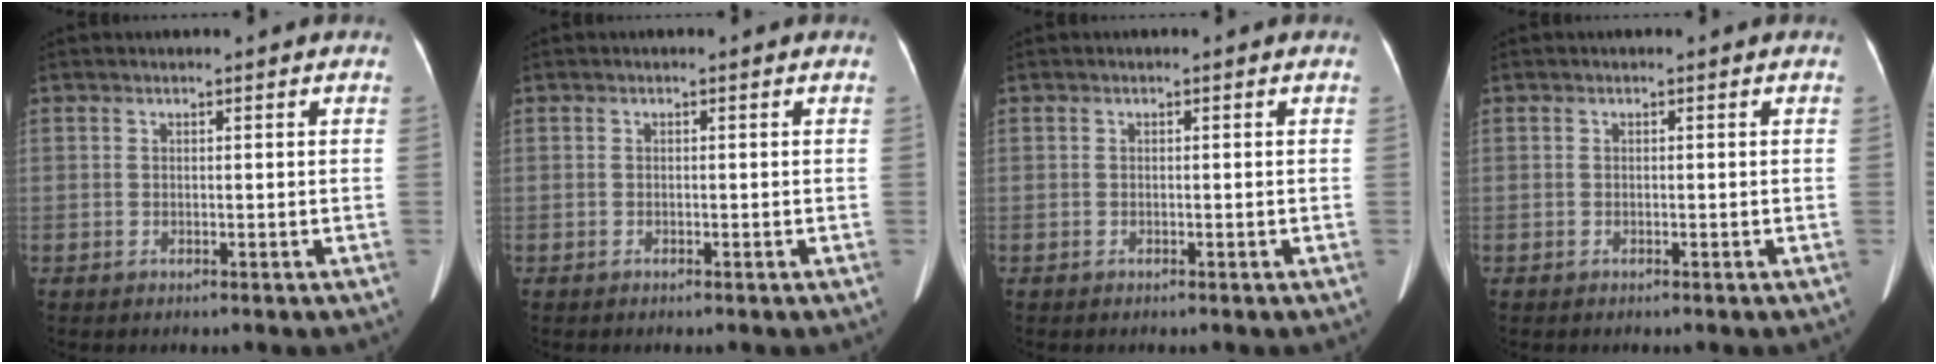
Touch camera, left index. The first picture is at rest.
{"total": 0.0}
{"total": 0.0}
{"total": 0.0}